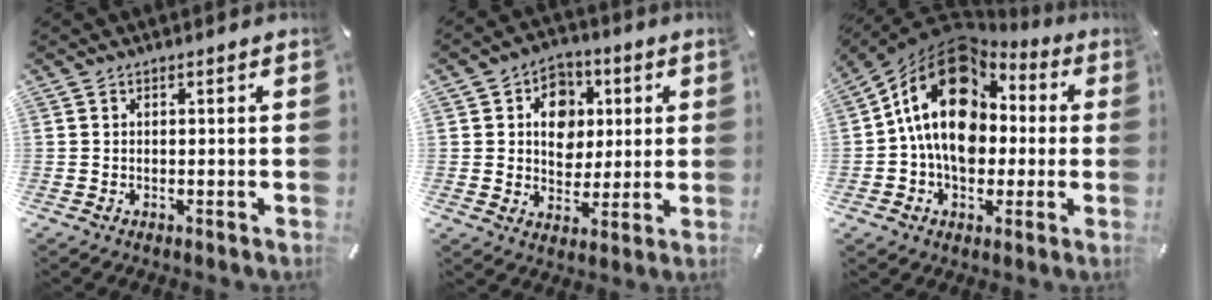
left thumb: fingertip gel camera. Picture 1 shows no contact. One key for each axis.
{"total": 9.8, "fx": 1.7, "fy": 8.6, "fz": 4.5, "tx": -0.060, "ty": 0.001, "tz": 0.033}
{"total": 18.9, "fx": 2.3, "fy": 14.2, "fz": 12.3, "tx": -0.235, "ty": -0.001, "tz": 0.039}